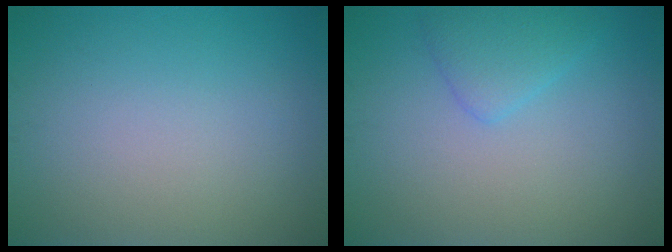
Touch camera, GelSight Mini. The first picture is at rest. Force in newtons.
{"total": 2.2, "press": 2.2, "slide": 0.1}